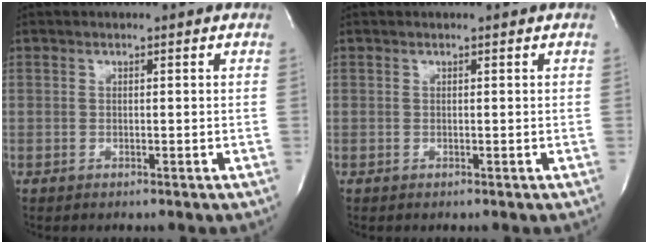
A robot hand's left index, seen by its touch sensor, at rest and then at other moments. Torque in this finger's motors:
{"motor_torque": [-0.02, 0.02, 0.00, 0.00]}